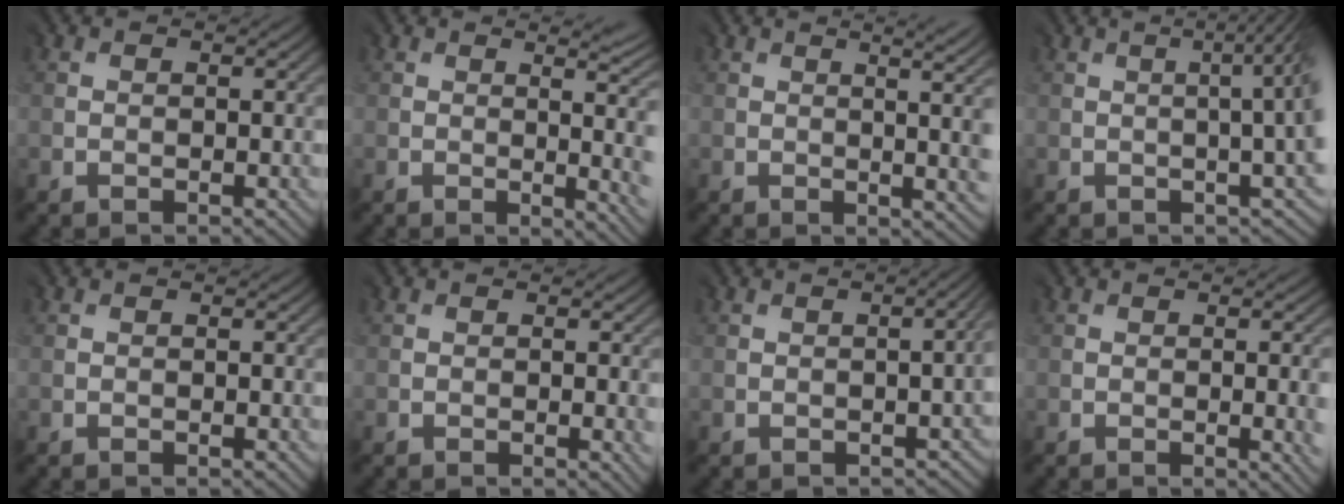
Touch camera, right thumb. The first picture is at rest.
{"total": 8.7, "force": [0.1, 3.8, 7.8], "torque": [-0.052, 0.016, 0.000]}
{"total": 7.7, "force": [0.7, 2.7, 7.2], "torque": [-0.067, 0.022, 0.006]}
{"total": 7.9, "force": [0.5, 2.7, 7.4], "torque": [-0.065, 0.022, 0.000]}
{"total": 0.0}
{"total": 1.9, "force": [-0.3, 0.7, 1.7], "torque": [-0.025, -0.006, -0.003]}
{"total": 2.5, "force": [-0.4, 0.9, 2.3], "torque": [-0.012, 0.000, -0.001]}
{"total": 3.7, "force": [-0.5, 1.3, 3.4], "torque": [-0.040, -0.010, 0.000]}